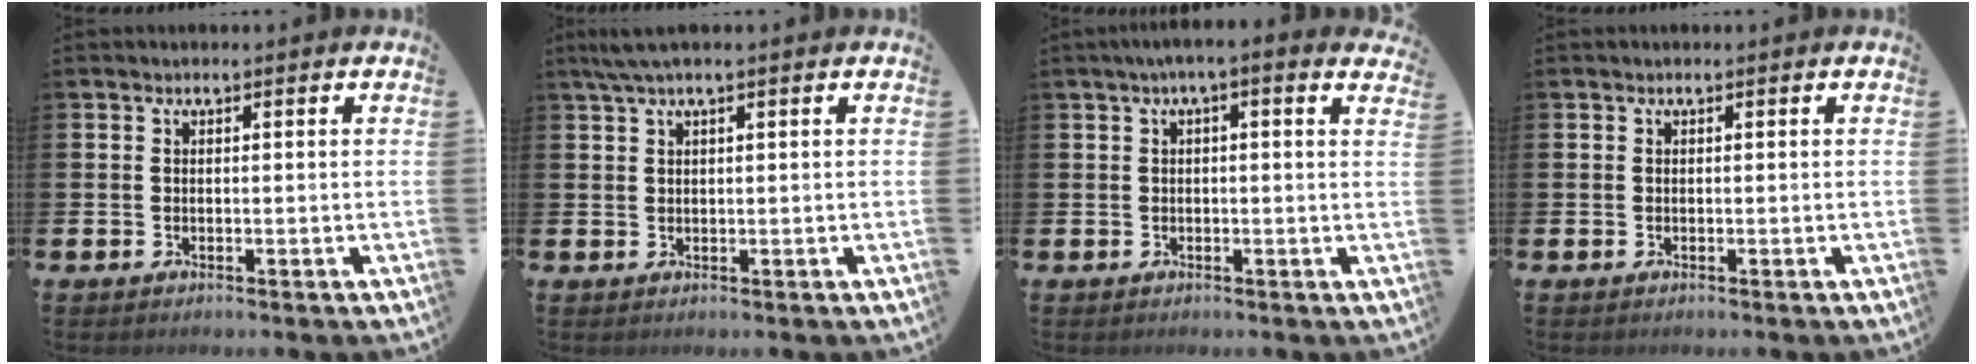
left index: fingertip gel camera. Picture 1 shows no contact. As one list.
[{"total": 2.3, "force": [1.5, 0.0, 1.8], "torque": [-0.038, 0.003, 0.027]}, {"total": 1.7, "force": [0.9, 0.2, 1.5], "torque": [-0.020, -0.001, 0.013]}, {"total": 0.0}]